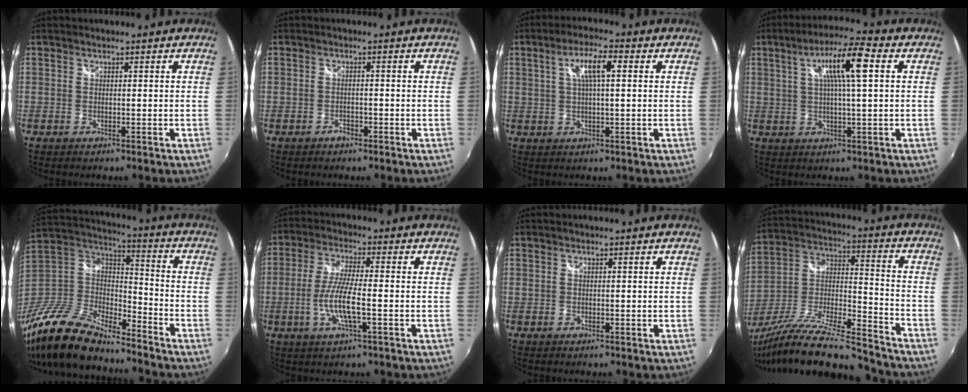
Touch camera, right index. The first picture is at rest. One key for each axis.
{"total": 1.4, "fx": -1.0, "fy": 0.8, "fz": 0.3, "tx": -0.006, "ty": 0.000, "tz": -0.018}
{"total": 6.4, "fx": 1.7, "fy": 1.4, "fz": 6.1, "tx": -0.113, "ty": 0.010, "tz": 0.031}
{"total": 10.1, "fx": 2.8, "fy": 1.1, "fz": 9.6, "tx": -0.169, "ty": 0.018, "tz": 0.046}
{"total": 22.4, "fx": -17.5, "fy": 7.6, "fz": 11.8, "tx": -0.257, "ty": -0.019, "tz": -0.326}
{"total": 8.1, "fx": -2.3, "fy": 1.1, "fz": 7.7, "tx": -0.160, "ty": -0.006, "tz": -0.045}
{"total": 0.0}
{"total": 25.0, "fx": -20.7, "fy": 3.3, "fz": 13.7, "tx": -0.245, "ty": -0.035, "tz": -0.342}